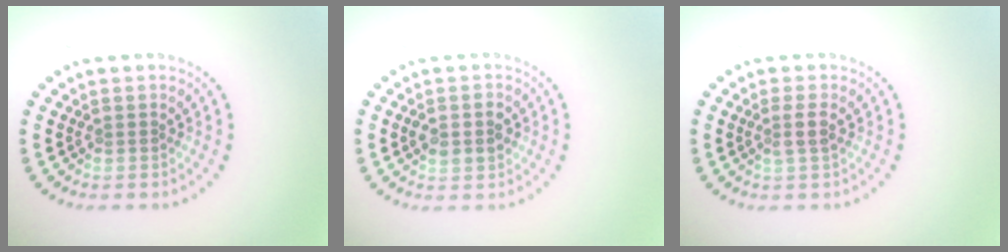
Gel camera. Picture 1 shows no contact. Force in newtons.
{"total": 2.8, "press": 2.8, "slide": 0.0}
{"total": 1.6, "press": 1.3, "slide": 0.9}